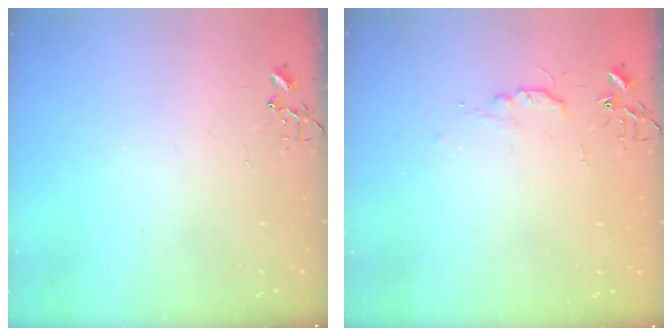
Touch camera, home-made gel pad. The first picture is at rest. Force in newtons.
{"total": 5.6, "press": 5.5, "slide": 0.7}